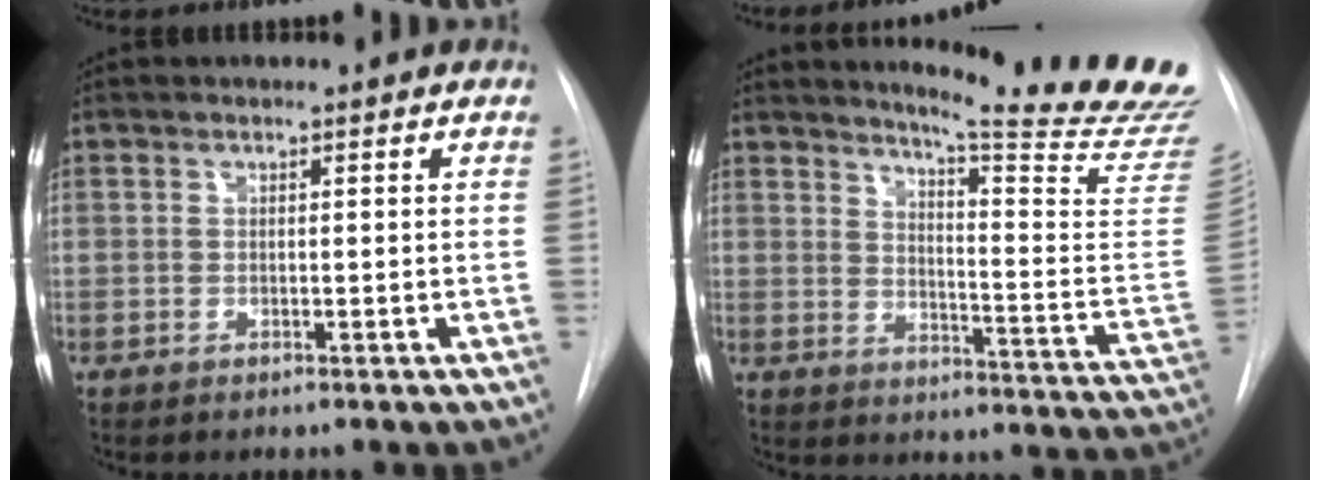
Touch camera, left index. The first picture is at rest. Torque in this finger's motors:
{"motor_torque": [0.48, -1.12, 0.03, 0.01]}